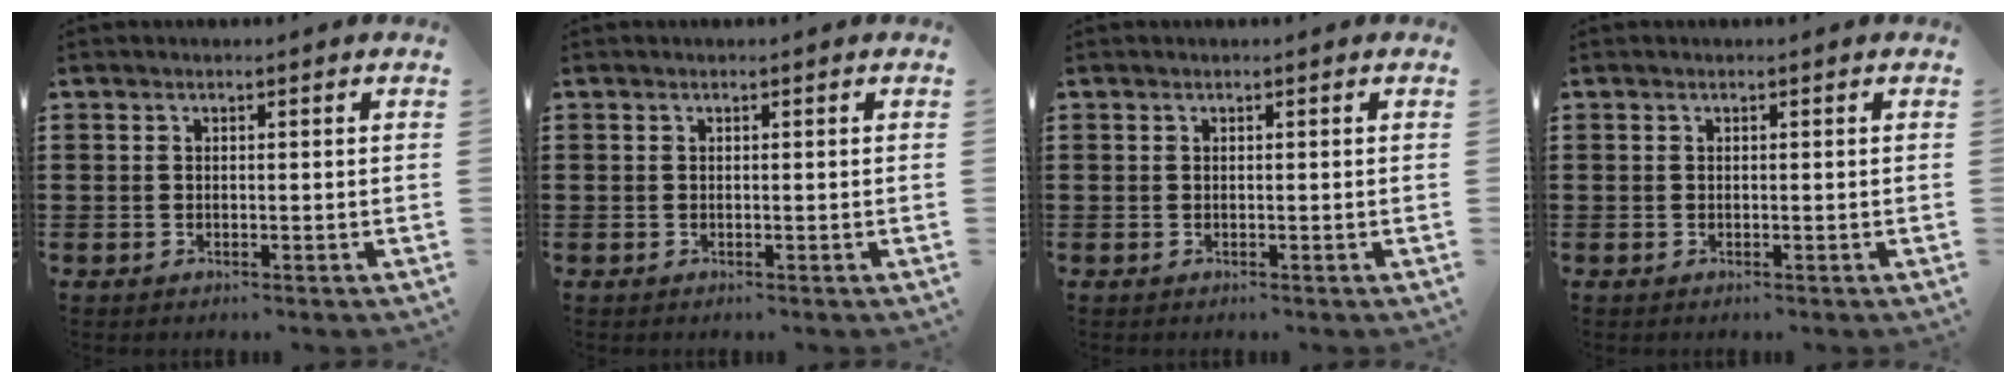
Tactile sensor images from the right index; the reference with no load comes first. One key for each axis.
{"total": 0.0}
{"total": 0.0}
{"total": 0.0}